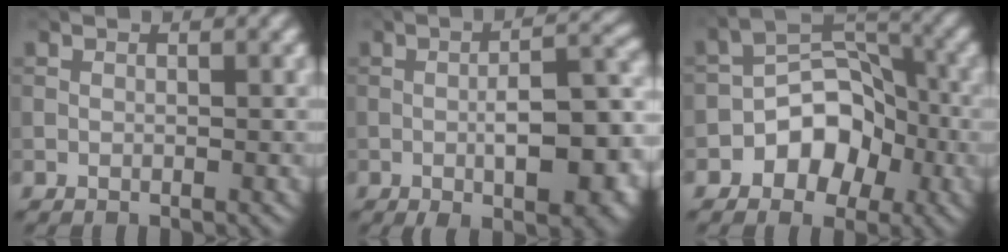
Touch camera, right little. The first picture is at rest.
{"total": 9.7, "force": [-2.4, 3.4, 8.7], "torque": [-0.128, -0.004, -0.034]}
{"total": 5.9, "force": [-2.4, 4.3, 3.3], "torque": [-0.025, 0.013, -0.046]}